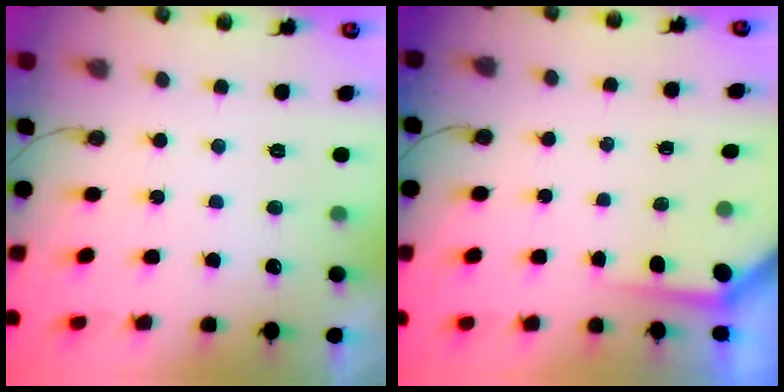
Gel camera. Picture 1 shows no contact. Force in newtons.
{"total": 3.6, "press": 3.6, "slide": 0.3}